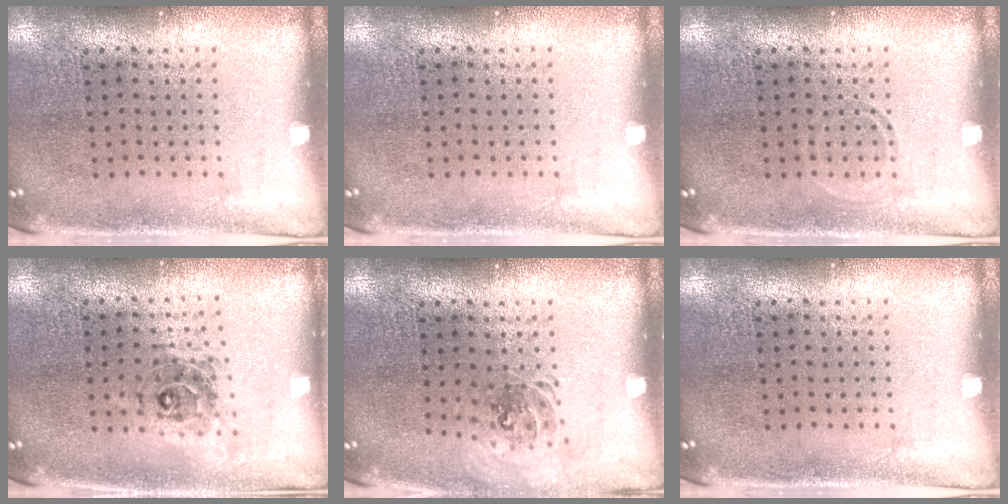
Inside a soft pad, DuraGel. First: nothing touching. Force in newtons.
{"total": 0.0}
{"total": 0.7, "press": 0.6, "slide": 0.3}
{"total": 0.7, "press": 0.7, "slide": 0.1}
{"total": 0.9, "press": 0.9, "slide": 0.2}
{"total": 0.0}